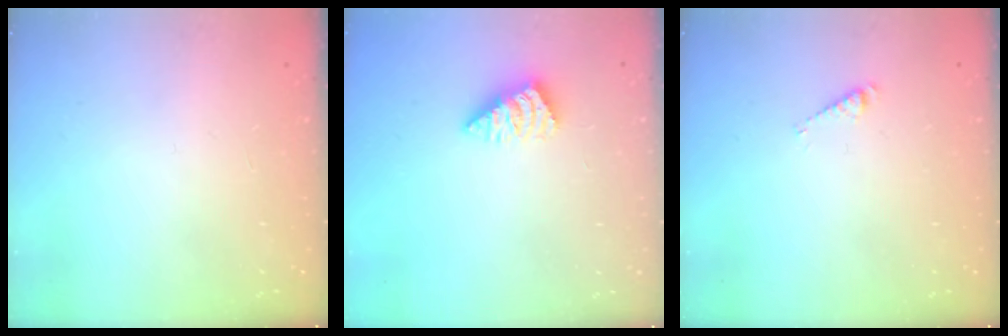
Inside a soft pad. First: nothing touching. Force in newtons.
{"total": 2.8, "press": 2.7, "slide": 0.5}
{"total": 2.9, "press": 2.9, "slide": 0.3}